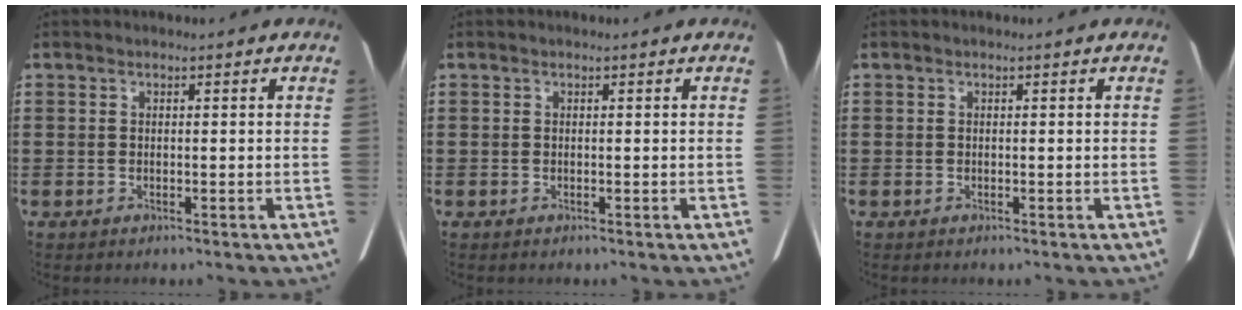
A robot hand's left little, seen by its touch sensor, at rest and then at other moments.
{"total": 0.0}
{"total": 0.0}